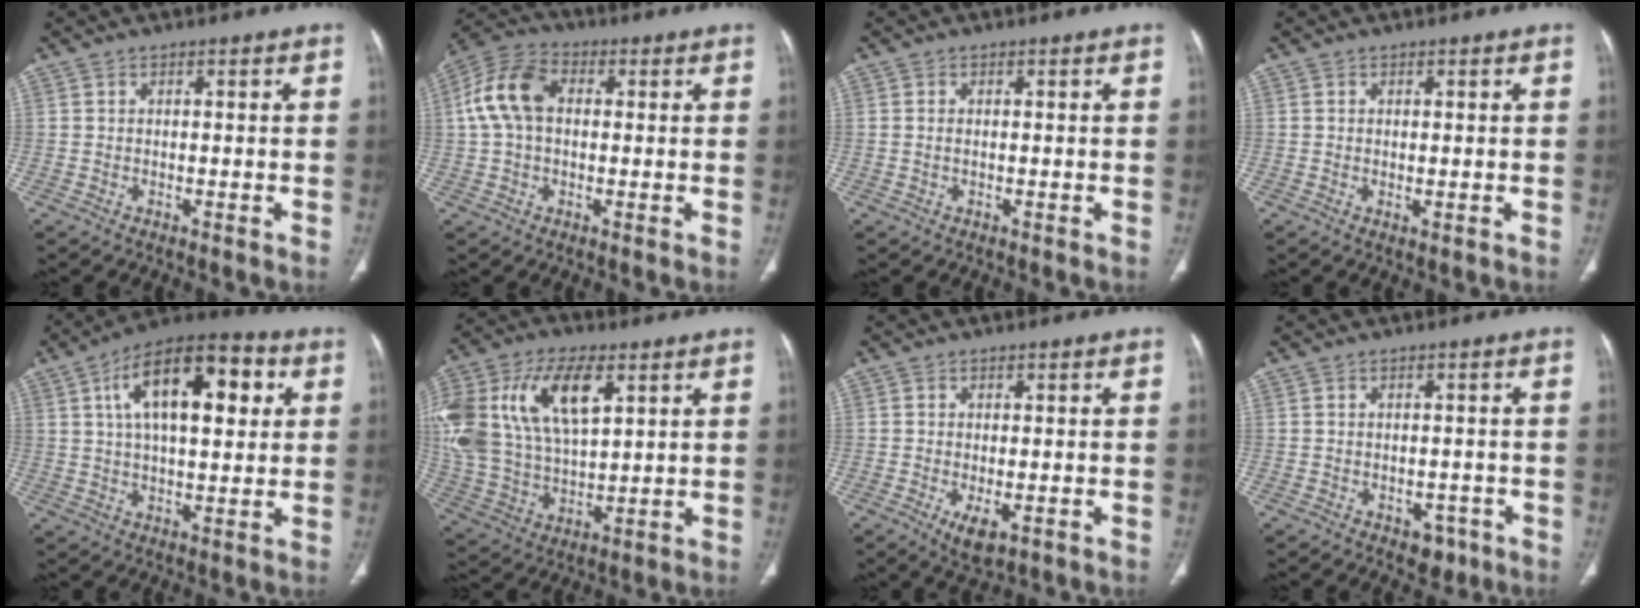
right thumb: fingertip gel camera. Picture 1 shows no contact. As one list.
[{"total": 10.7, "force": [1.3, 7.2, 7.8], "torque": [-0.162, 0.031, 0.017]}, {"total": 0.6, "force": [0.1, 0.2, 0.5], "torque": [-0.017, 0.003, 0.004]}, {"total": 1.0, "force": [-0.1, 0.4, 0.9], "torque": [-0.021, -0.006, 0.002]}, {"total": 18.9, "force": [5.7, 8.6, 15.8], "torque": [-0.229, 0.010, 0.083]}, {"total": 26.7, "force": [9.2, 14.9, 20.2], "torque": [-0.450, 0.013, 0.177]}, {"total": 4.4, "force": [-1.6, 1.9, 3.6], "torque": [-0.062, -0.010, -0.018]}, {"total": 3.5, "force": [-1.8, 2.4, 1.7], "torque": [-0.005, 0.008, -0.015]}]